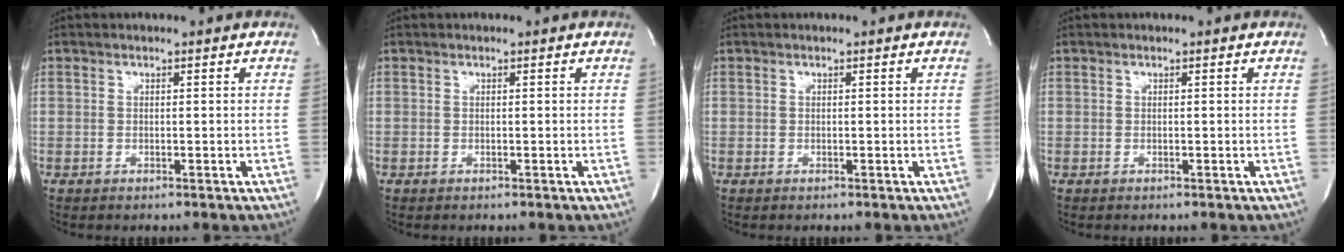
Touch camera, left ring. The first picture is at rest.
{"total": 0.0}
{"total": 0.0}
{"total": 0.0}